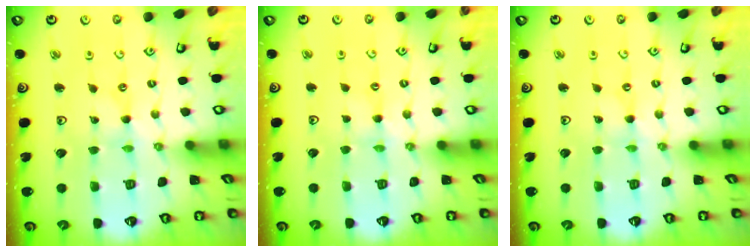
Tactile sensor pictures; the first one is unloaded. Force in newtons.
{"total": 2.4, "press": 2.4, "slide": 0.4}
{"total": 0.0}